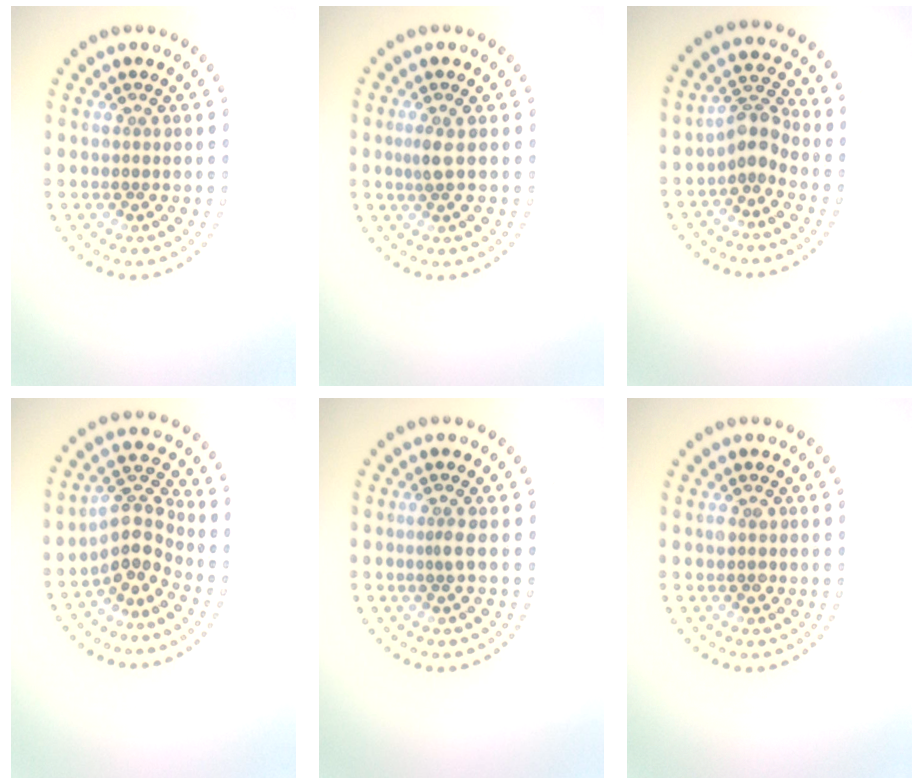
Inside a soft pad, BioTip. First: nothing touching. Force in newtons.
{"total": 1.3, "press": 1.1, "slide": 0.8}
{"total": 2.7, "press": 2.0, "slide": 1.8}
{"total": 3.6, "press": 2.8, "slide": 2.2}
{"total": 1.0, "press": 0.6, "slide": 0.8}
{"total": 1.1, "press": 1.1, "slide": 0.1}